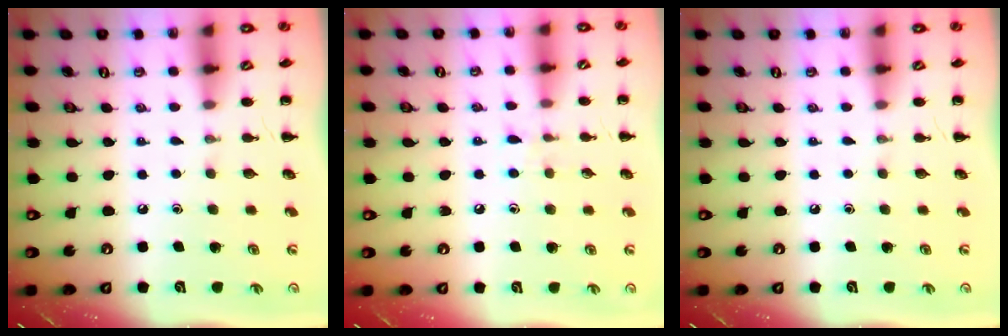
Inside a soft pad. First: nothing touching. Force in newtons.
{"total": 6.1, "press": 5.7, "slide": 2.2}
{"total": 0.0}